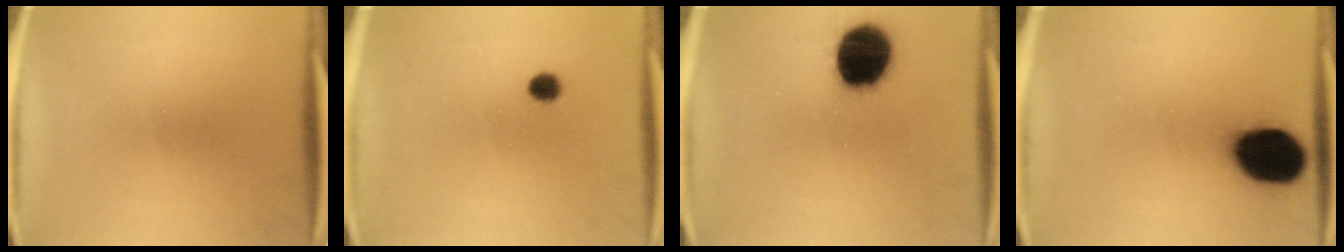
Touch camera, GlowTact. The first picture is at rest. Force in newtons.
{"total": 2.6}
{"total": 19.3}
{"total": 18.5}